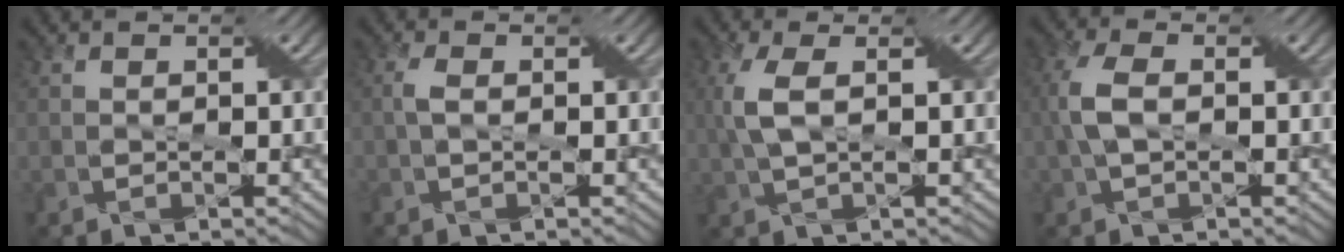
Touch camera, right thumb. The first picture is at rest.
{"total": 1.4, "force": [0.1, 0.6, 1.2], "torque": [-0.031, 0.007, 0.001]}
{"total": 4.4, "force": [0.7, 1.4, 4.1], "torque": [-0.108, 0.010, 0.013]}
{"total": 4.4, "force": [0.1, 2.3, 3.8], "torque": [-0.096, 0.013, 0.000]}